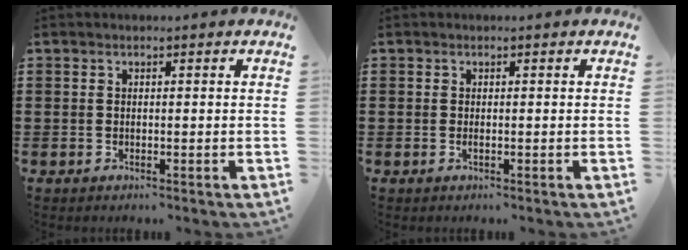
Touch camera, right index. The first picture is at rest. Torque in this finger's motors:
{"motor_torque": [0.71, 0.68, 0.05, 0.00]}